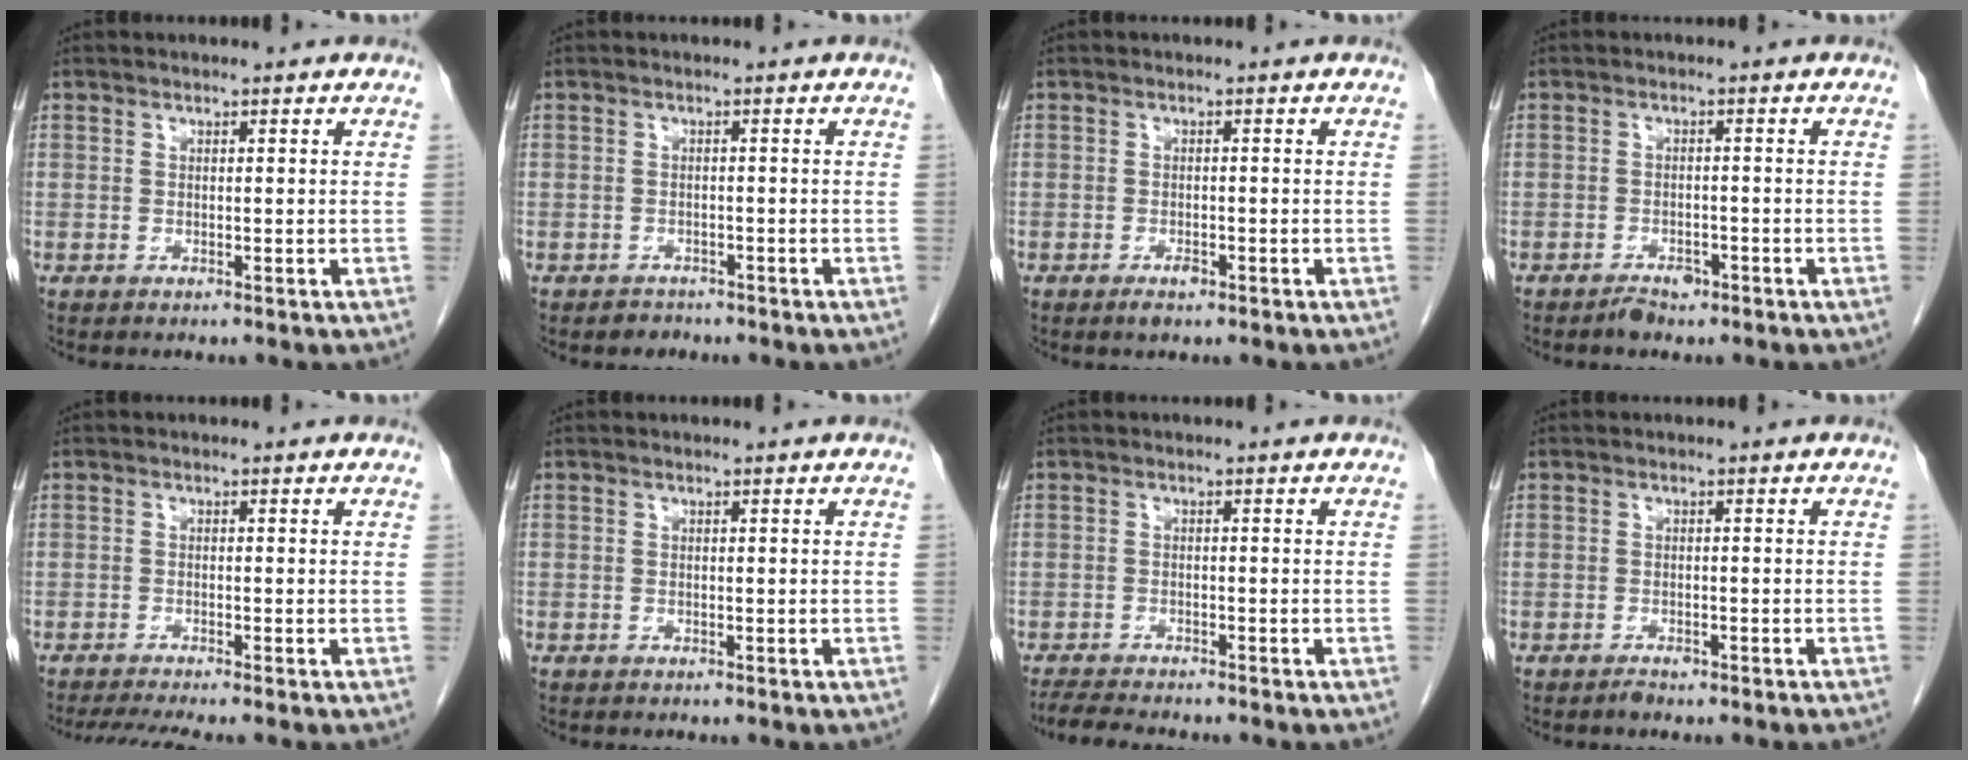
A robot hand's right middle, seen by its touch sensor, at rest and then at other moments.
{"total": 1.4, "force": [-1.1, 0.9, -0.1], "torque": [-0.004, 0.003, -0.019]}
{"total": 1.7, "force": [-1.0, 0.6, 1.1], "torque": [-0.018, 0.000, -0.013]}
{"total": 2.5, "force": [-1.9, 1.3, 1.1], "torque": [-0.019, 0.002, -0.022]}
{"total": 4.7, "force": [-4.0, -0.5, 2.4], "torque": [-0.037, -0.012, -0.068]}
{"total": 0.0}
{"total": 5.6, "force": [-5.1, 0.5, 2.2], "torque": [-0.037, -0.016, -0.082]}
{"total": 1.6, "force": [-1.4, 0.4, 0.7], "torque": [-0.010, 0.000, -0.018]}